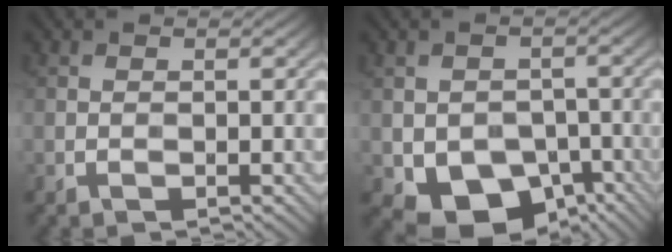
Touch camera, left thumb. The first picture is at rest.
{"total": 9.7, "force": [-4.1, 6.9, 5.5], "torque": [-0.089, -0.032, -0.050]}